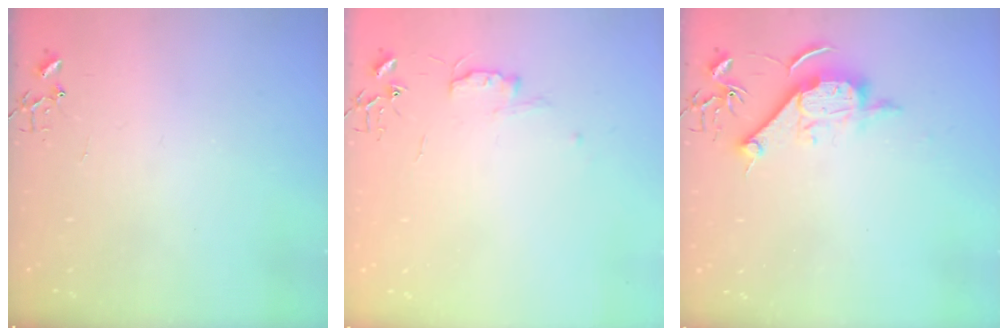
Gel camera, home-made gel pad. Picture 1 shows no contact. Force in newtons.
{"total": 5.8, "press": 5.7, "slide": 0.7}
{"total": 11.3, "press": 11.3, "slide": 0.5}